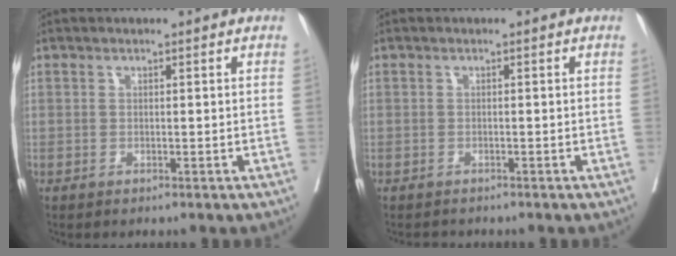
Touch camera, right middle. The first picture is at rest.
{"total": 1.4, "force": [-1.3, 0.4, 0.1], "torque": [-0.006, -0.005, -0.021]}